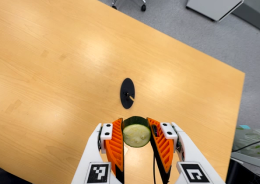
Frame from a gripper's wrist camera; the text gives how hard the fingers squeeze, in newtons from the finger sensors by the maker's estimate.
{"total": 11.4, "left": 11.2, "right": 11.6}